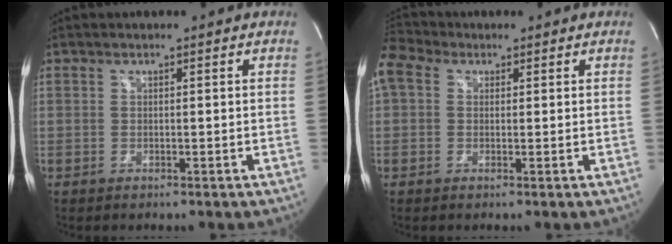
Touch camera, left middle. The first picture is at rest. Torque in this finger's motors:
{"motor_torque": [1.14, -0.58, 0.99, 0.21]}